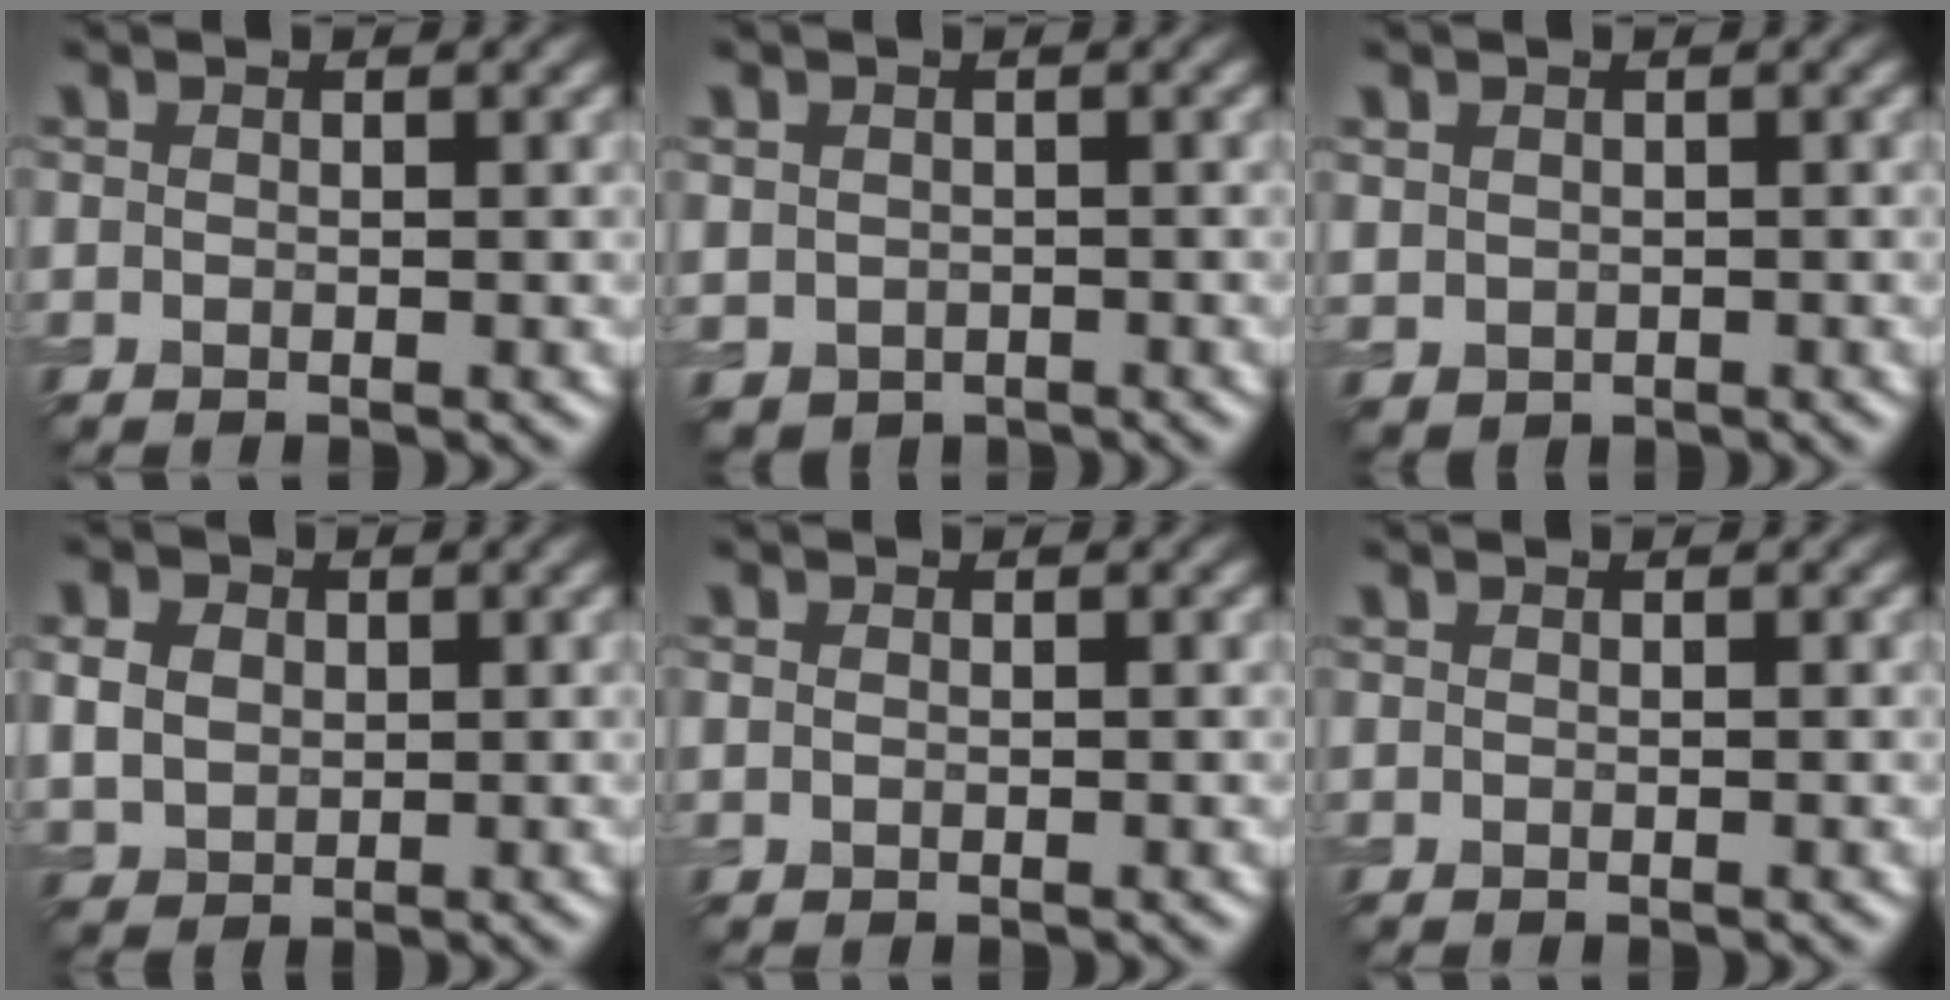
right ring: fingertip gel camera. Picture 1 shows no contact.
{"total": 2.0, "force": [-0.2, 1.9, 0.5], "torque": [-0.015, -0.008, -0.001]}
{"total": 1.6, "force": [0.3, 1.5, 0.4], "torque": [-0.010, -0.004, 0.007]}
{"total": 4.1, "force": [1.0, 3.3, 2.2], "torque": [-0.060, 0.008, 0.012]}
{"total": 0.6, "force": [0.0, 0.5, 0.3], "torque": [-0.006, -0.001, 0.001]}
{"total": 0.0}